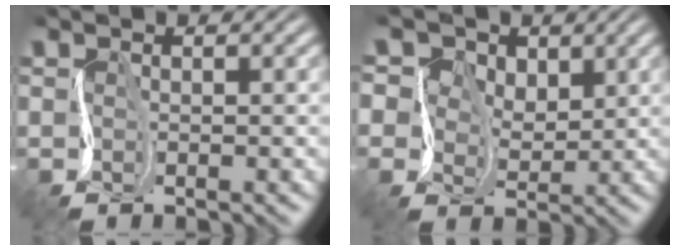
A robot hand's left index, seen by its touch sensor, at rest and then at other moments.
{"total": 9.2, "force": [4.8, 6.4, 4.4], "torque": [-0.077, 0.040, 0.046]}